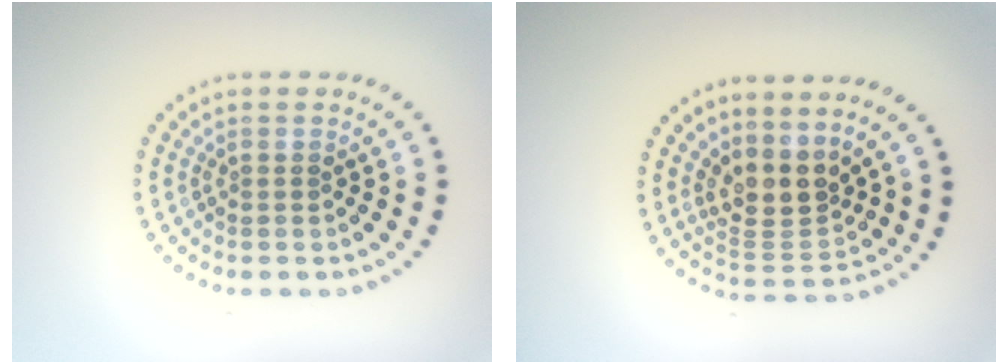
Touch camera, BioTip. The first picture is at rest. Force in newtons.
{"total": 3.4, "press": 2.6, "slide": 2.1}